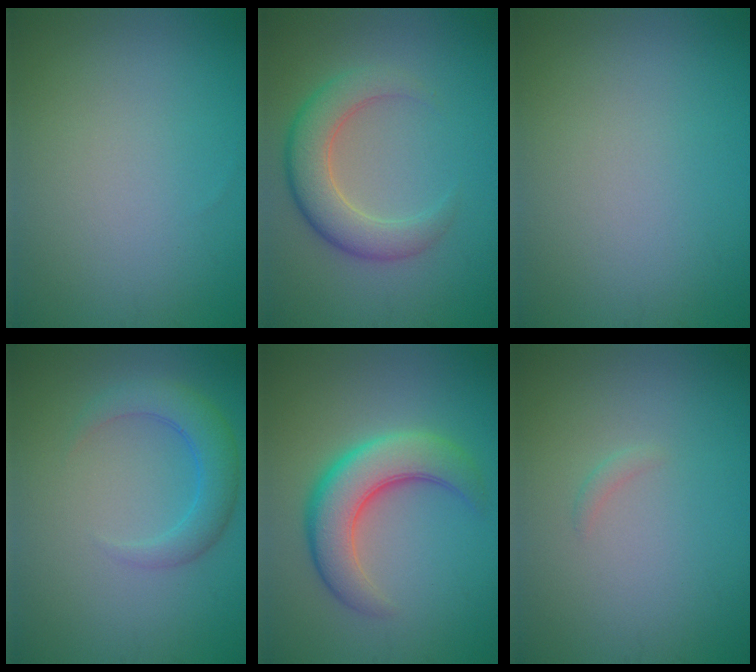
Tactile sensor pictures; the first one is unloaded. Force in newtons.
{"total": 5.1, "press": 5.1, "slide": 0.2}
{"total": 0.0}
{"total": 3.3, "press": 3.3, "slide": 0.3}
{"total": 6.3, "press": 6.3, "slide": 0.4}
{"total": 0.6, "press": 0.6, "slide": 0.0}